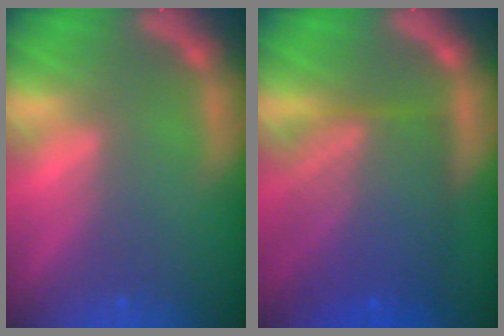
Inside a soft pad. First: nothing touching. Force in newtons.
{"total": 9.6}